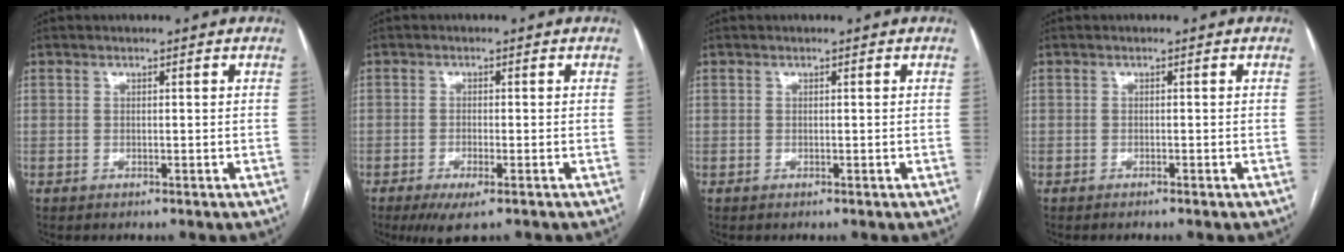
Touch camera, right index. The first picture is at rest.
{"total": 4.4, "force": [-2.7, 0.8, 3.3], "torque": [-0.058, -0.011, -0.043]}
{"total": 0.0}
{"total": 0.8, "force": [-0.7, -0.2, 0.4], "torque": [-0.008, 0.001, -0.011]}